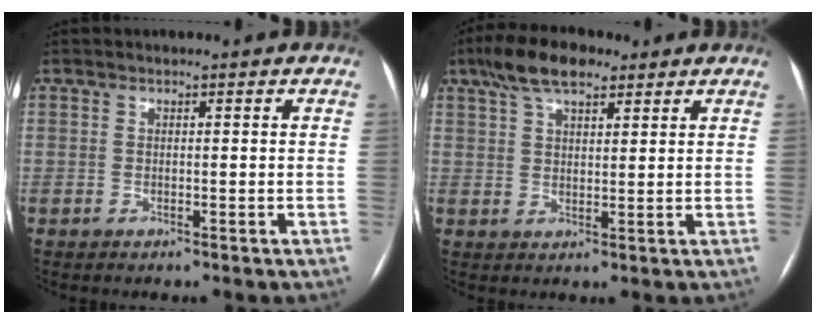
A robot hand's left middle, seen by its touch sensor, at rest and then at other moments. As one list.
[{"total": 8.1, "force": [5.4, 2.9, 5.2], "torque": [-0.101, 0.024, 0.096]}]